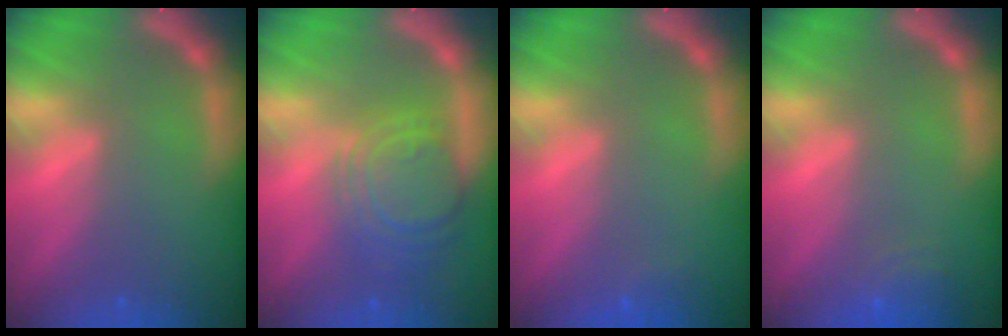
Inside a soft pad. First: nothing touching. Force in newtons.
{"total": 7.6}
{"total": 0.9}
{"total": 3.0}